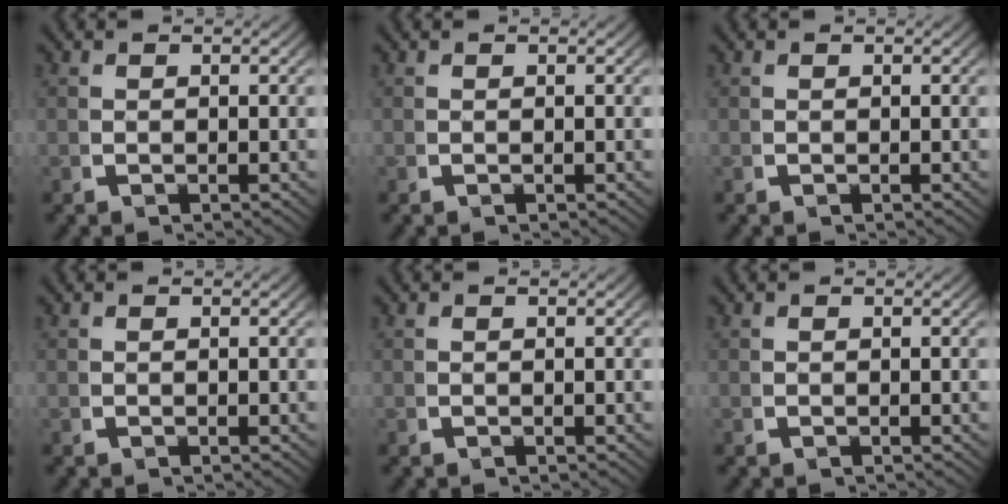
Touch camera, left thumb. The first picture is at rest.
{"total": 0.0}
{"total": 0.0}
{"total": 0.0}
{"total": 0.0}
{"total": 0.0}